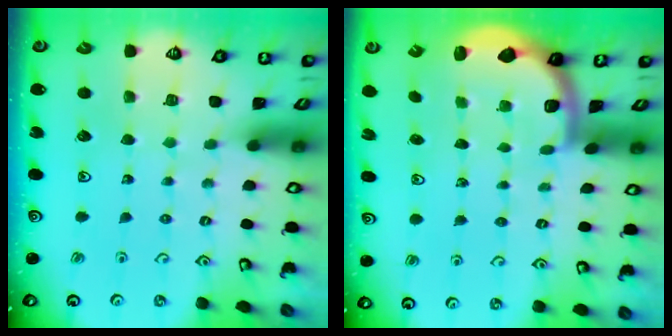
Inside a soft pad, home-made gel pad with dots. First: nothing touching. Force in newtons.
{"total": 1.9, "press": 1.8, "slide": 0.5}